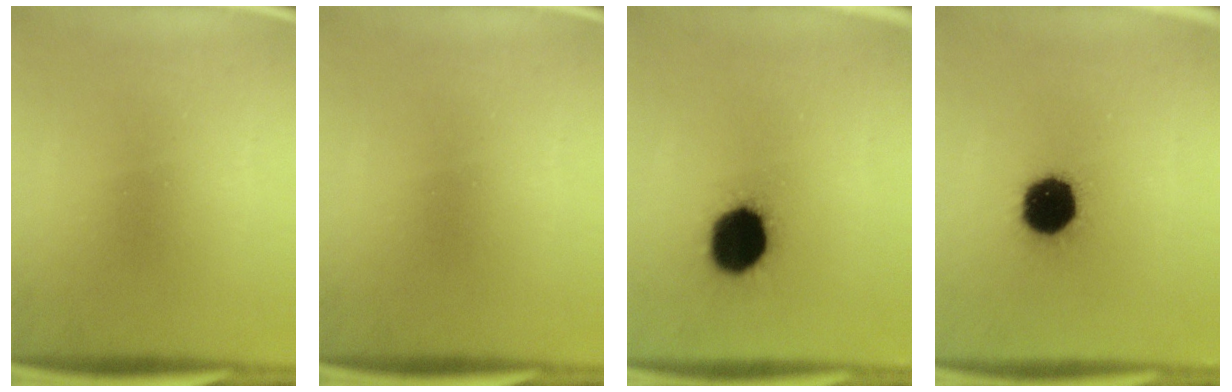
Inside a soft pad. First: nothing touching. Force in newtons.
{"total": 0.0}
{"total": 14.2}
{"total": 14.0}